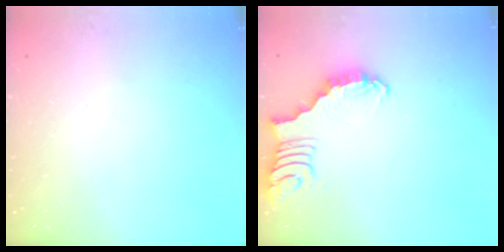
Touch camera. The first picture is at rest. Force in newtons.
{"total": 2.7, "press": 2.7, "slide": 0.5}